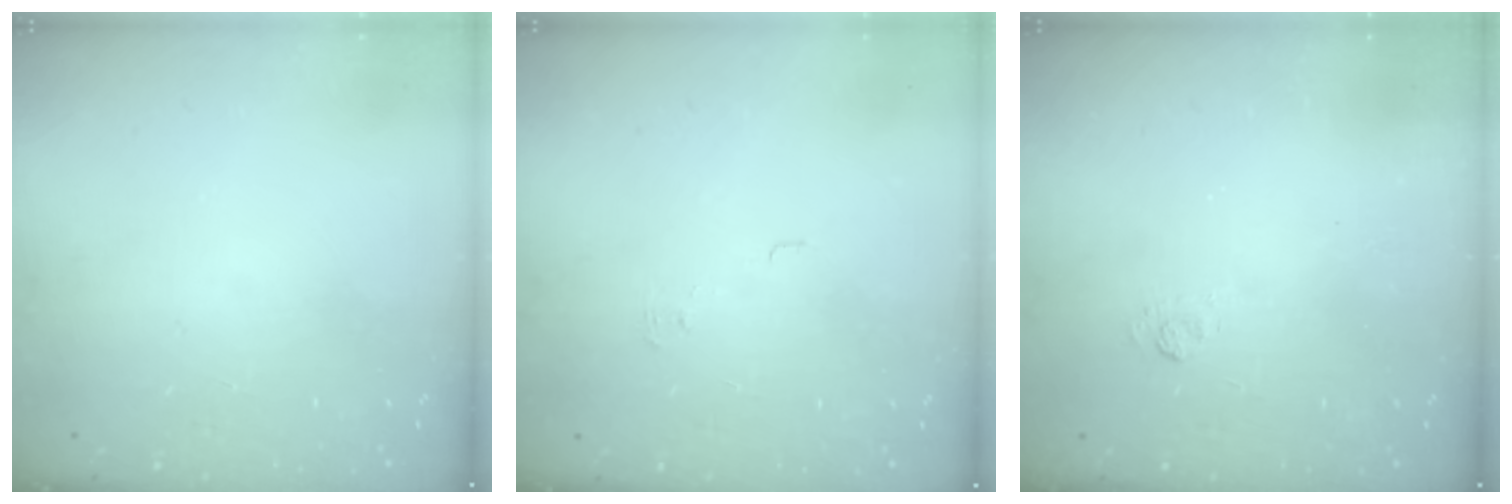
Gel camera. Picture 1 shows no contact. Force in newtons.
{"total": 2.3, "press": 2.3, "slide": 0.3}
{"total": 2.4, "press": 1.9, "slide": 1.4}